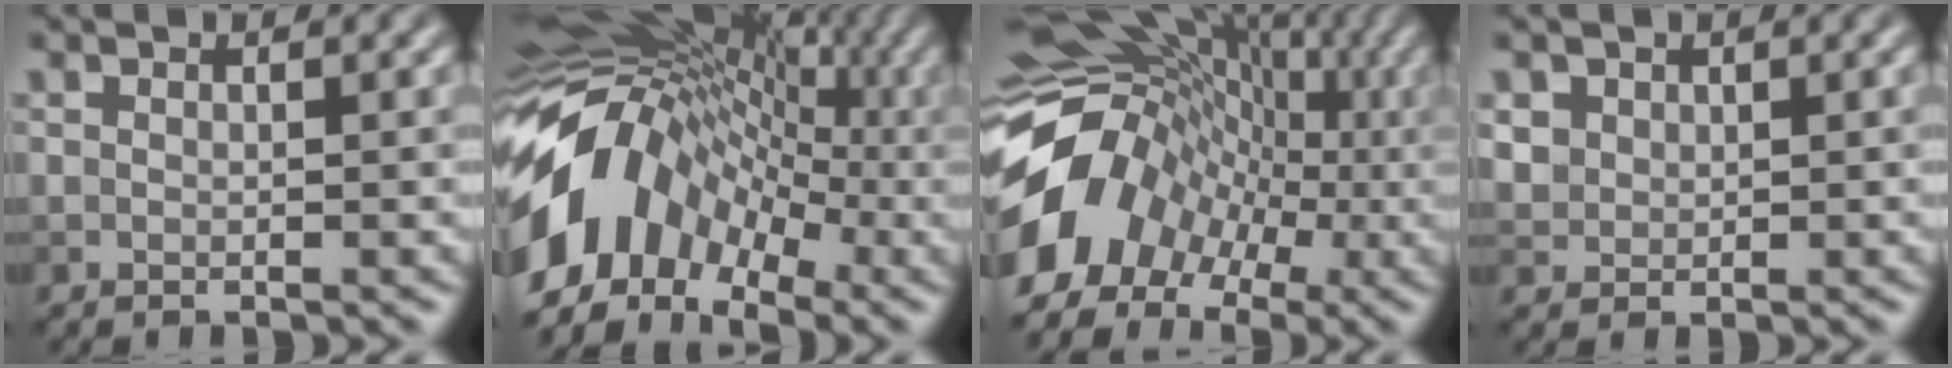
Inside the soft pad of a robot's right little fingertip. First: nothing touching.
{"total": 11.7, "force": [-2.3, 8.5, 7.7], "torque": [-0.146, 0.020, -0.056]}
{"total": 11.3, "force": [-2.4, 8.9, 6.4], "torque": [-0.121, 0.001, -0.051]}
{"total": 1.5, "force": [0.6, 1.4, 0.3], "torque": [-0.007, -0.008, 0.023]}